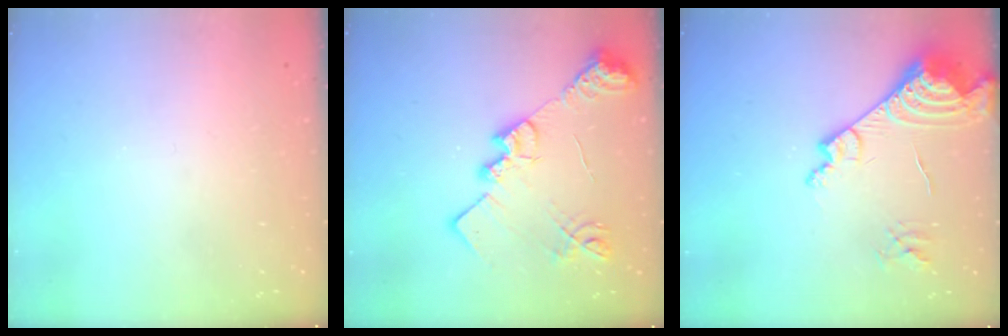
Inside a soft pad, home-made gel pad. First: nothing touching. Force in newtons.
{"total": 17.7, "press": 17.6, "slide": 1.0}
{"total": 16.3, "press": 16.2, "slide": 2.4}